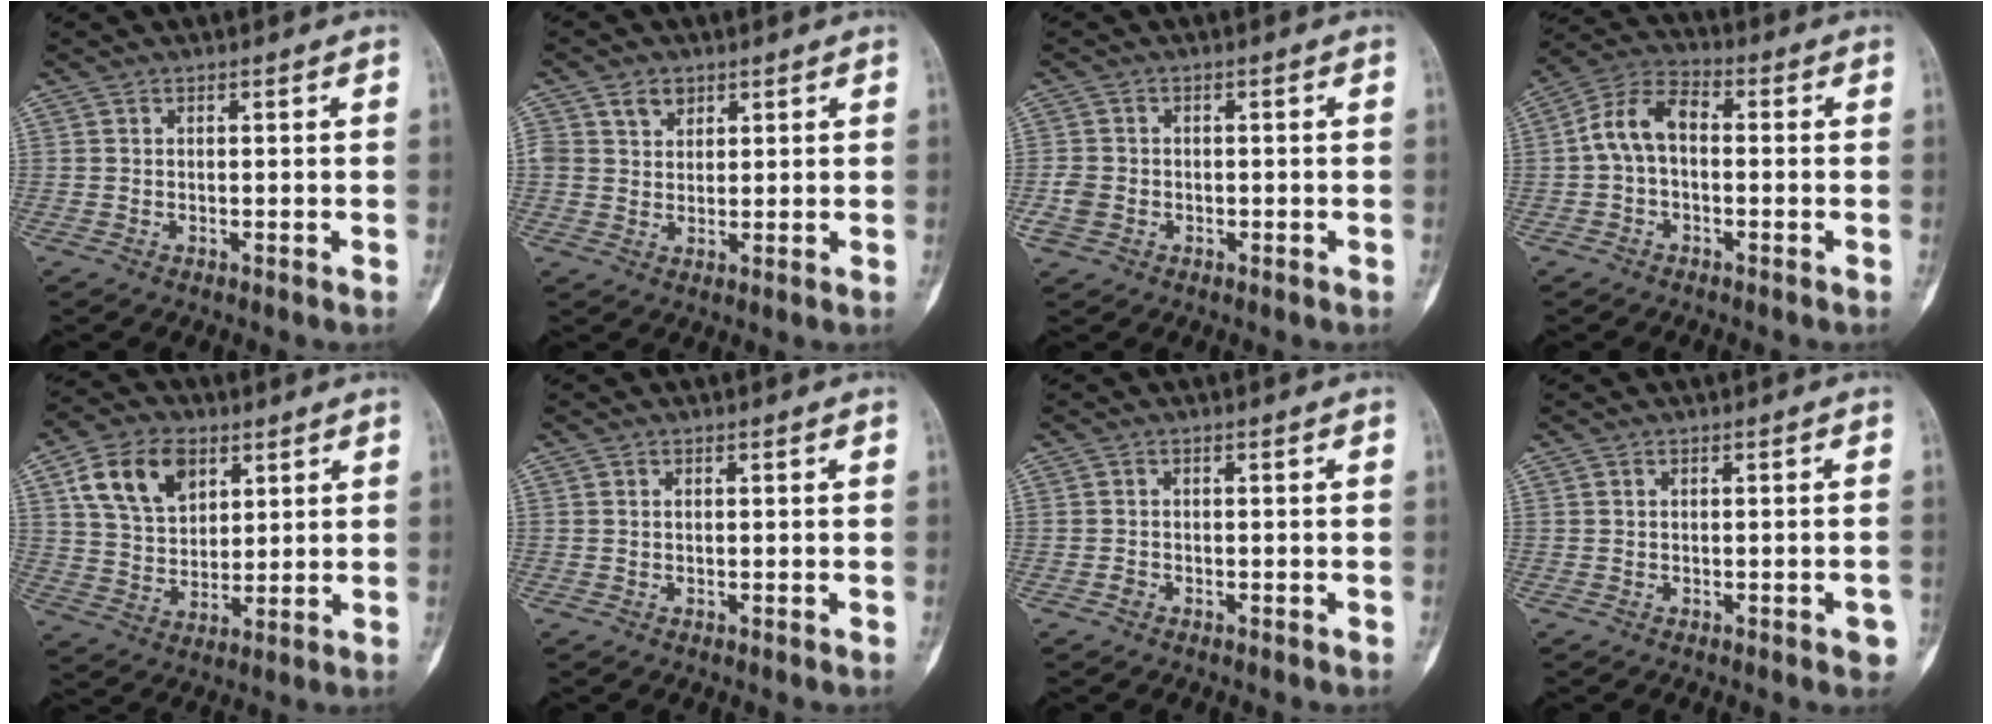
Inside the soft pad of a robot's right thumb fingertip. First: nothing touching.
{"total": 3.9, "force": [2.0, 3.0, 1.4], "torque": [-0.008, -0.009, 0.039]}
{"total": 3.7, "force": [-1.2, 2.9, 1.9], "torque": [-0.039, 0.007, -0.022]}
{"total": 8.0, "force": [-0.4, 4.7, 6.5], "torque": [-0.121, 0.026, -0.021]}
{"total": 12.3, "force": [5.3, 8.3, 7.4], "torque": [-0.108, -0.012, 0.099]}
{"total": 0.0}
{"total": 0.9, "force": [-0.6, 0.6, 0.3], "torque": [-0.009, 0.002, -0.013]}
{"total": 2.5, "force": [-1.2, 0.7, 2.1], "torque": [-0.021, 0.004, -0.013]}